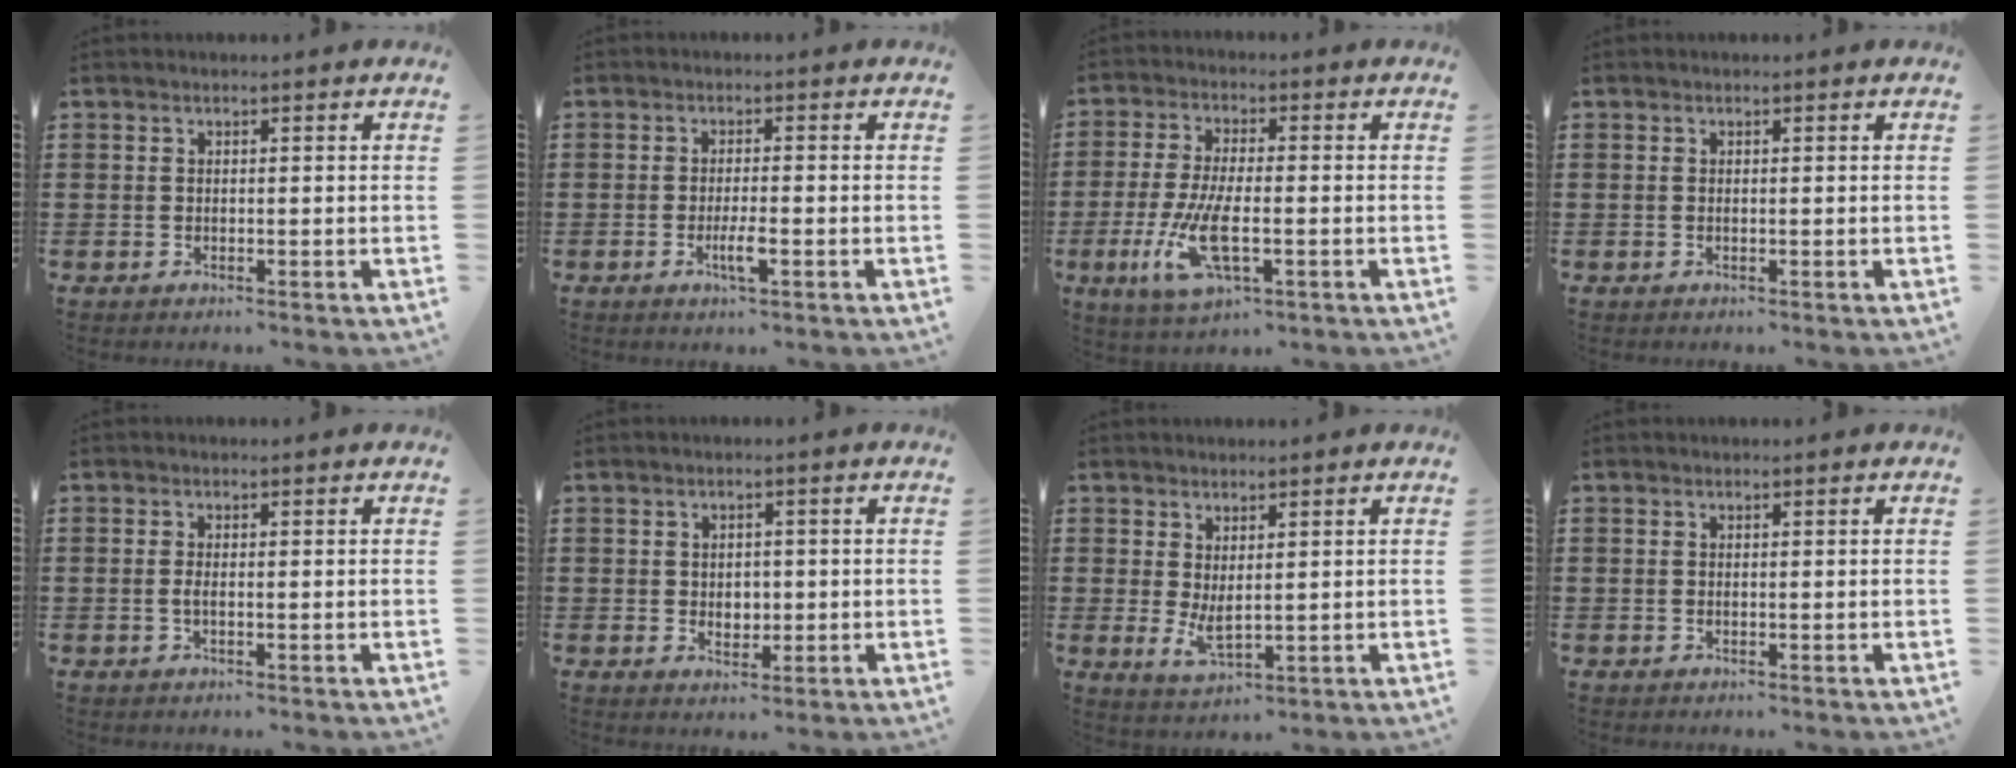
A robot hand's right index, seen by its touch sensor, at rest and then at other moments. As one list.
[{"total": 3.2, "force": [-1.3, 0.4, 2.9], "torque": [-0.058, -0.003, -0.025]}, {"total": 9.3, "force": [-2.8, 3.2, 8.3], "torque": [-0.191, -0.022, -0.054]}, {"total": 0.0}, {"total": 1.2, "force": [-0.4, 0.0, 1.1], "torque": [-0.023, -0.004, -0.007]}, {"total": 1.9, "force": [0.0, 1.5, 1.2], "torque": [-0.018, 0.005, -0.004]}, {"total": 3.2, "force": [0.5, 1.1, 3.0], "torque": [-0.064, -0.008, 0.010]}, {"total": 0.0}]